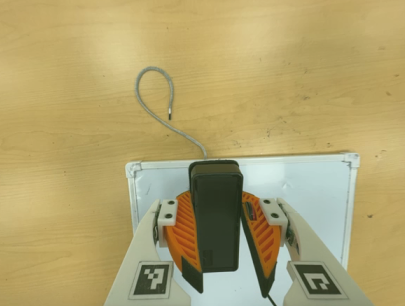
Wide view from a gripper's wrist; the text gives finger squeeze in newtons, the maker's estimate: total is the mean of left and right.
{"total": 10.5, "left": 10.0, "right": 11.0}